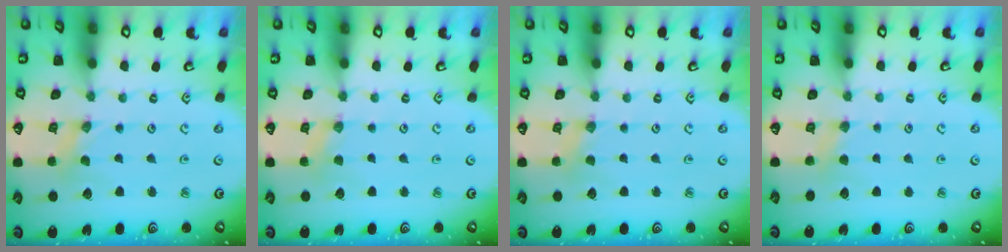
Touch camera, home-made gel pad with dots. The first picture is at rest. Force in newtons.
{"total": 1.4, "press": 1.4, "slide": 0.3}
{"total": 1.8, "press": 1.8, "slide": 0.4}
{"total": 2.7, "press": 2.6, "slide": 0.4}